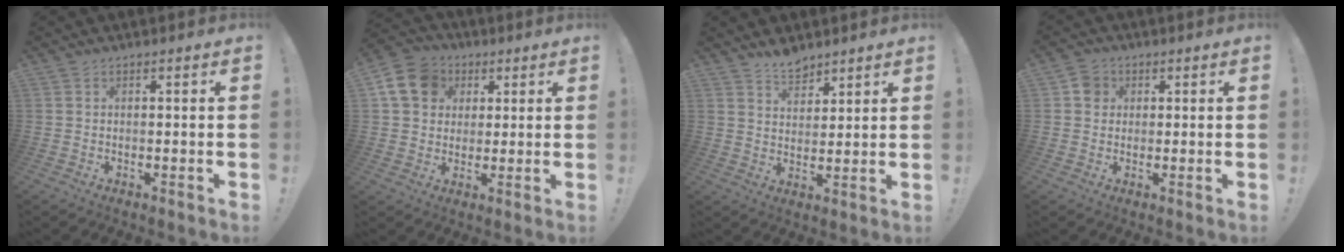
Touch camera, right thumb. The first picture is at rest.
{"total": 12.9, "force": [4.1, 10.8, 5.9], "torque": [-0.079, -0.009, 0.085]}
{"total": 6.1, "force": [5.4, 2.5, 1.1], "torque": [-0.018, -0.037, 0.102]}
{"total": 4.3, "force": [0.9, 3.9, 1.6], "torque": [-0.013, 0.006, 0.016]}